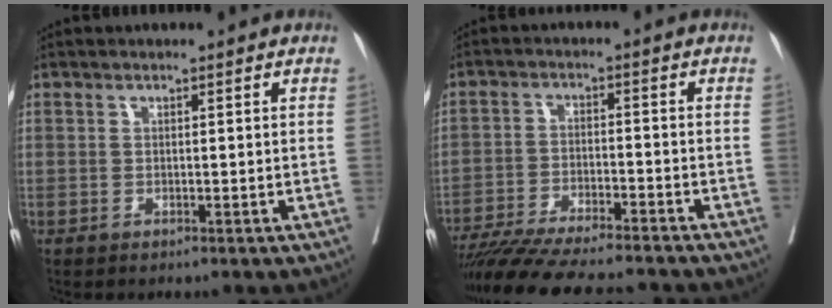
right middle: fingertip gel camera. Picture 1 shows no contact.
{"total": 18.1, "force": [-16.1, 1.8, 8.1], "torque": [-0.146, -0.032, -0.246]}